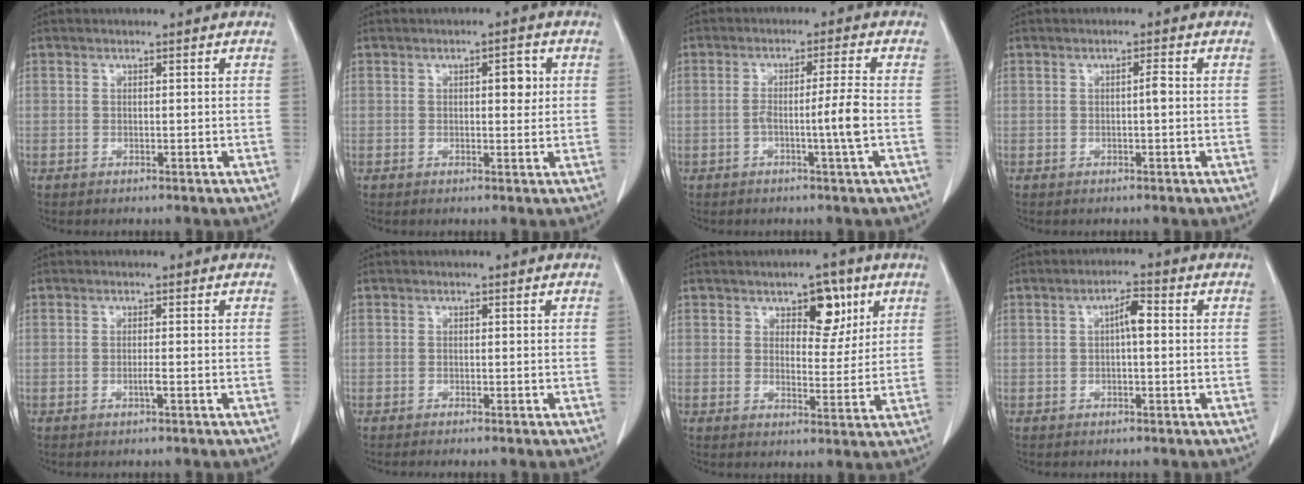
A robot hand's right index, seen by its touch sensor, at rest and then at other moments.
{"total": 2.9, "force": [0.6, 1.1, 2.6], "torque": [-0.033, 0.002, 0.007]}
{"total": 5.1, "force": [-1.3, -1.0, 4.9], "torque": [-0.086, 0.001, -0.021]}
{"total": 1.2, "force": [-0.1, 0.1, 1.2], "torque": [-0.020, 0.002, -0.001]}
{"total": 1.1, "force": [-0.4, -0.1, 1.0], "torque": [-0.020, -0.001, -0.007]}
{"total": 1.4, "force": [-1.2, -0.2, 0.7], "torque": [-0.008, 0.001, -0.015]}
{"total": 6.1, "force": [3.2, 3.1, 4.1], "torque": [-0.051, 0.003, 0.047]}
{"total": 3.1, "force": [0.3, 0.7, 3.0], "torque": [-0.050, 0.009, 0.003]}